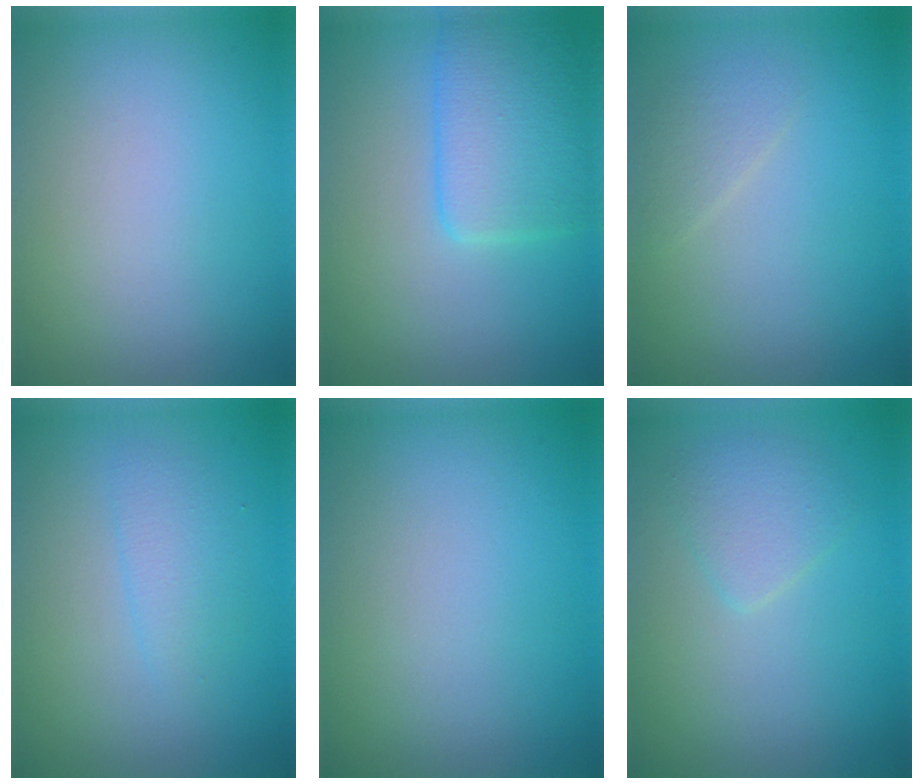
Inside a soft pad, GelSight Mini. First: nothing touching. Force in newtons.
{"total": 4.7, "press": 4.7, "slide": 0.2}
{"total": 1.3, "press": 1.3, "slide": 0.1}
{"total": 1.8, "press": 1.8, "slide": 0.1}
{"total": 0.0}
{"total": 2.1, "press": 2.1, "slide": 0.1}